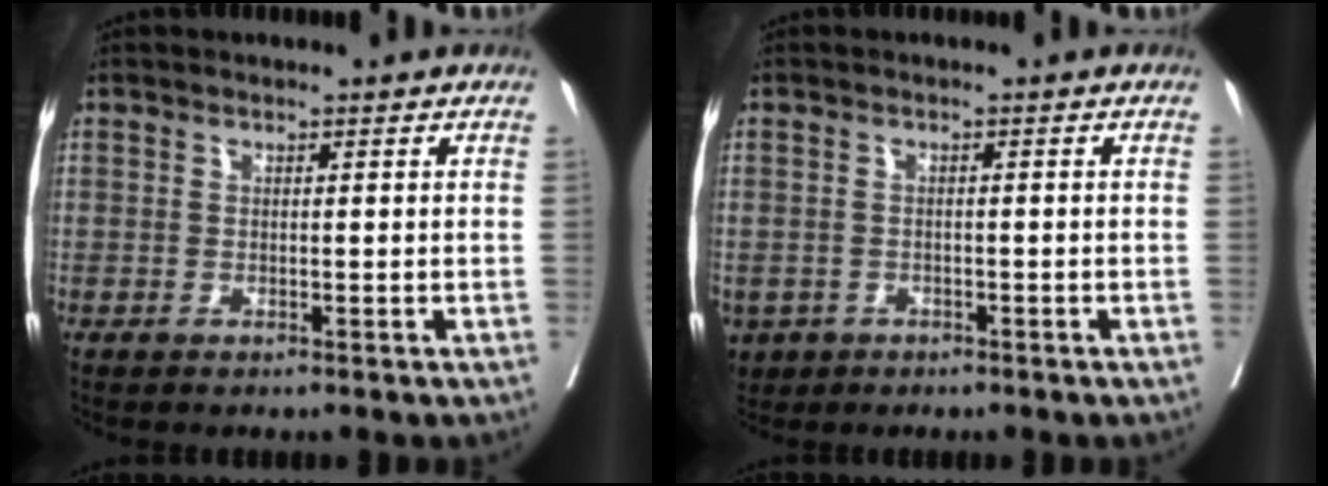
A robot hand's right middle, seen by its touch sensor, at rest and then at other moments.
{"total": 5.2, "force": [-2.9, 4.1, 1.4], "torque": [-0.032, 0.000, -0.043]}